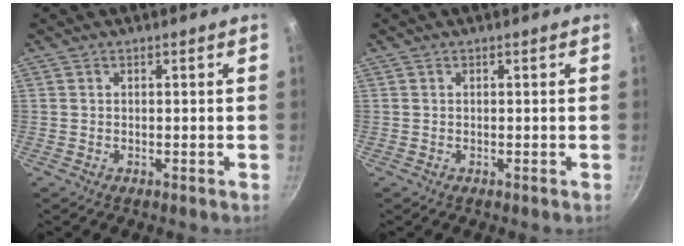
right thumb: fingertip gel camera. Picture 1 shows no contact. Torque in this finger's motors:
{"motor_torque": [-0.16, -0.17, 0.15, -0.09, 0.02]}